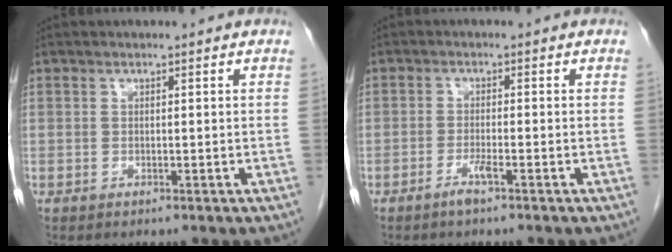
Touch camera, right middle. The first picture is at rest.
{"total": 2.1, "force": [-1.5, -0.1, 1.6], "torque": [-0.034, -0.002, -0.029]}